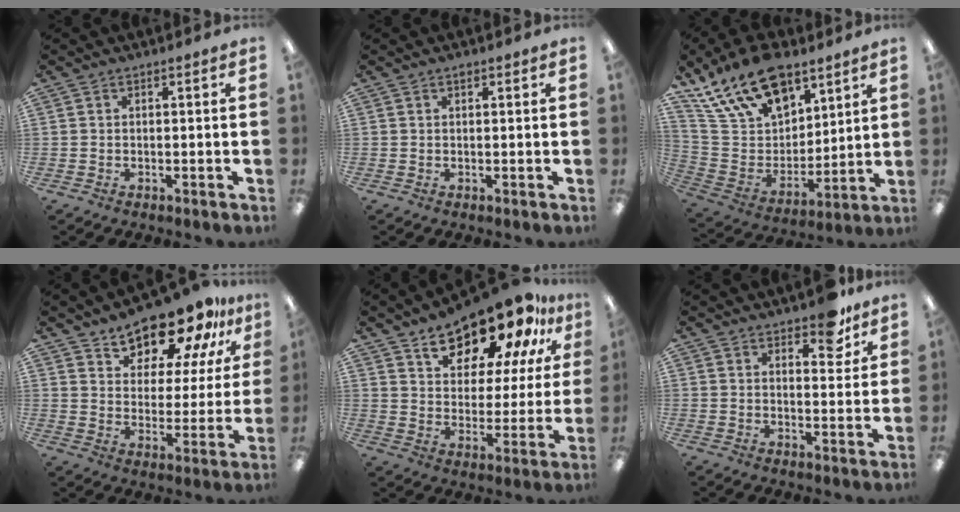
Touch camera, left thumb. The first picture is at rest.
{"total": 0.7, "force": [0.5, 0.3, 0.4], "torque": [-0.009, 0.002, 0.009]}
{"total": 19.3, "force": [13.7, 10.5, 8.8], "torque": [-0.163, -0.074, 0.250]}
{"total": 15.3, "force": [12.9, 6.3, 5.3], "torque": [-0.094, -0.091, 0.232]}
{"total": 17.3, "force": [13.9, 7.1, 7.5], "torque": [-0.122, -0.099, 0.240]}
{"total": 6.9, "force": [5.4, 2.9, 3.2], "torque": [-0.028, -0.032, 0.091]}